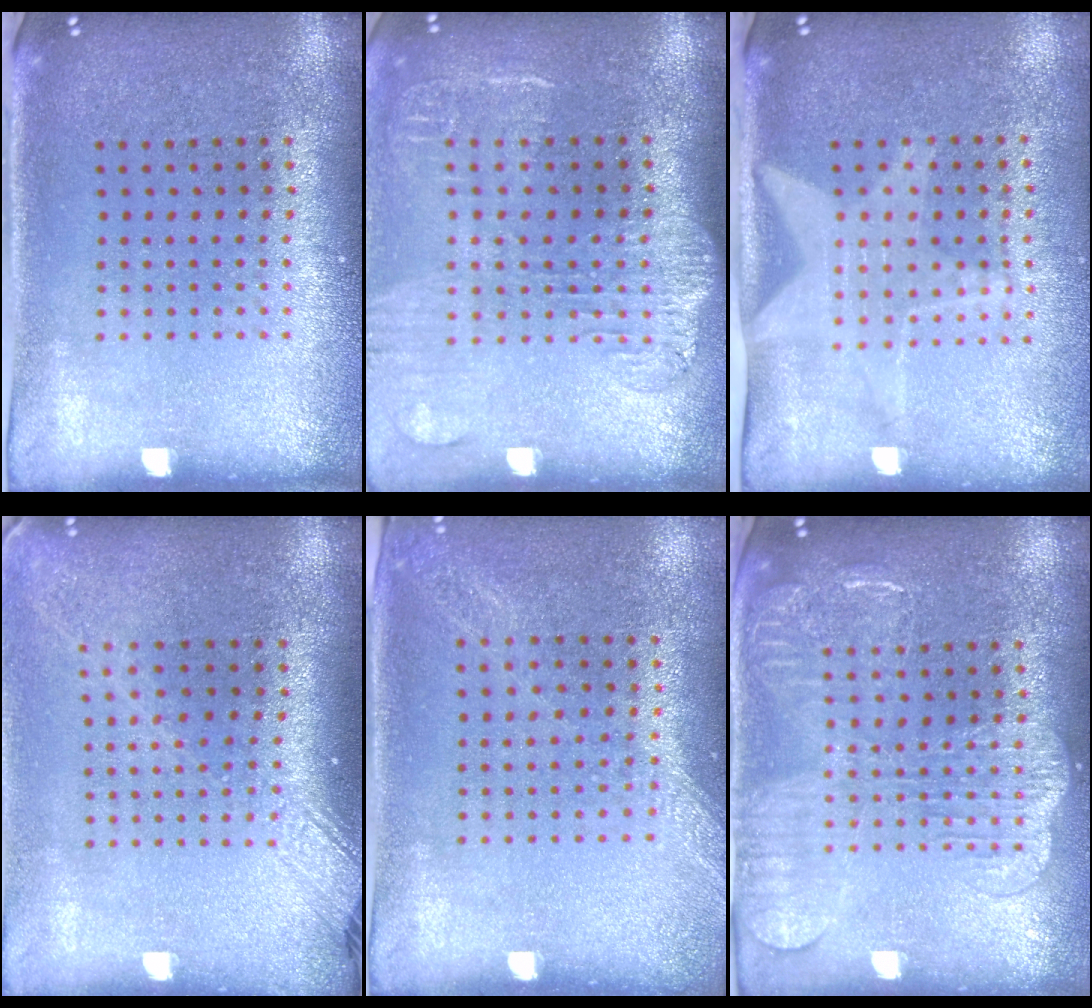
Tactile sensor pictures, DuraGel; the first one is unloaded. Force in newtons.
{"total": 1.7, "press": 1.5, "slide": 0.8}
{"total": 1.8, "press": 1.5, "slide": 1.1}
{"total": 2.0, "press": 1.5, "slide": 1.3}
{"total": 1.2, "press": 1.2, "slide": 0.4}
{"total": 2.2, "press": 2.1, "slide": 0.4}